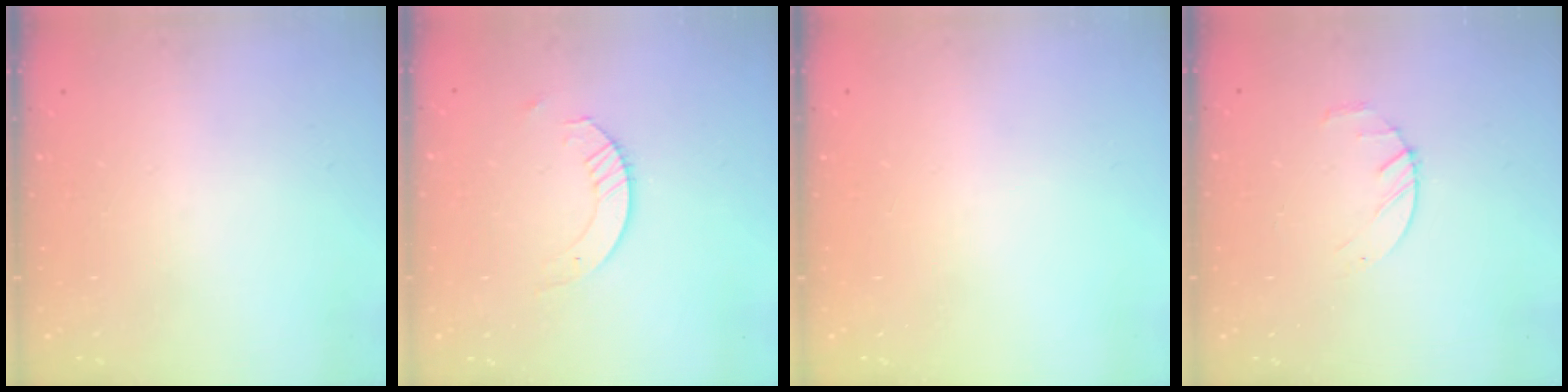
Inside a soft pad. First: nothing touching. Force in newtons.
{"total": 4.1, "press": 4.1, "slide": 0.4}
{"total": 0.0}
{"total": 2.4, "press": 2.3, "slide": 0.3}